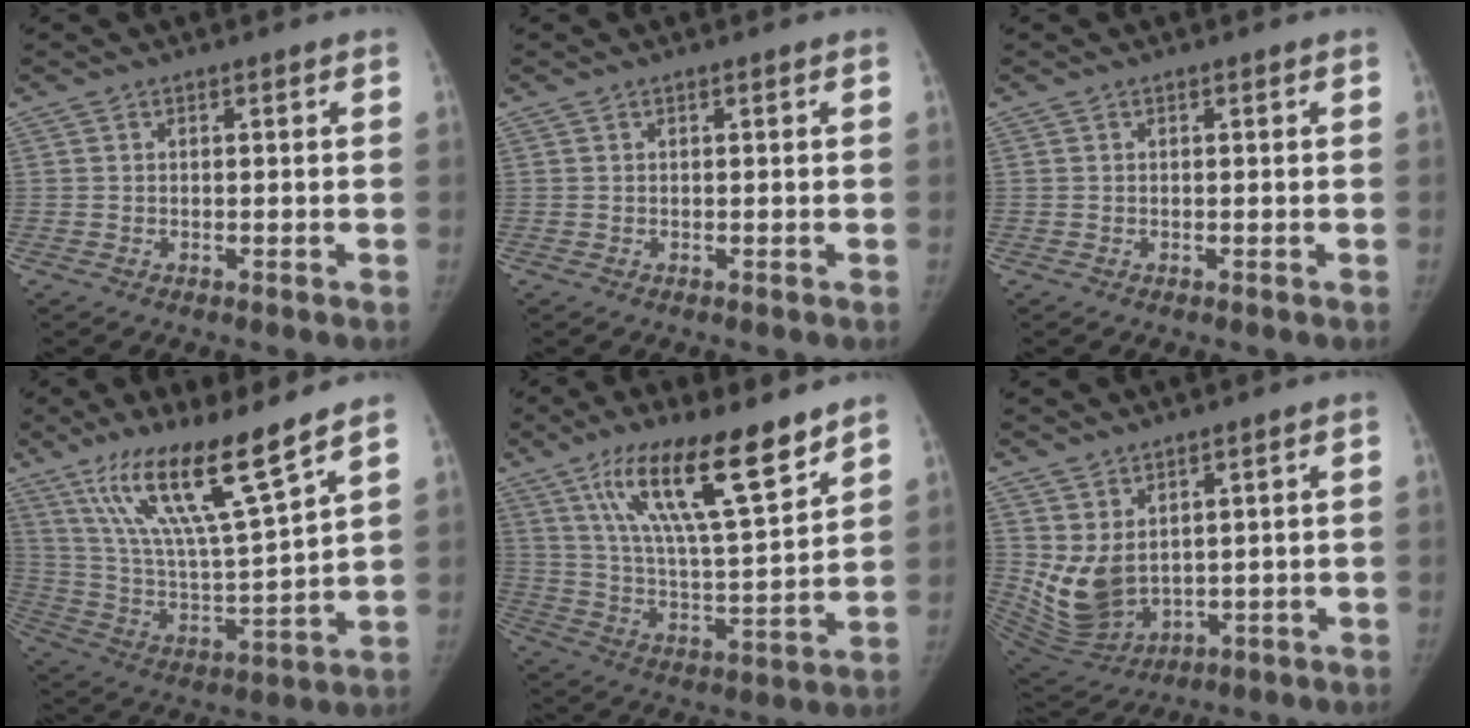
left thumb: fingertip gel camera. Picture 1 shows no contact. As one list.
[{"total": 0.0}, {"total": 0.0}, {"total": 18.8, "force": [12.6, 1.9, 13.8], "torque": [-0.236, -0.066, 0.237]}, {"total": 19.6, "force": [12.7, 4.2, 14.3], "torque": [-0.222, -0.062, 0.227]}, {"total": 9.8, "force": [2.6, 6.0, 7.3], "torque": [-0.129, -0.026, 0.076]}]